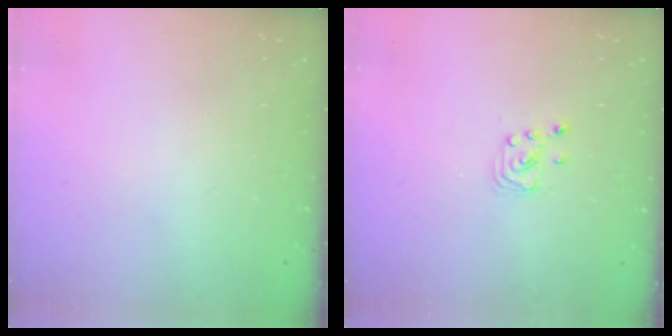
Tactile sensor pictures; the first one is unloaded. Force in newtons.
{"total": 2.2, "press": 2.2, "slide": 0.2}